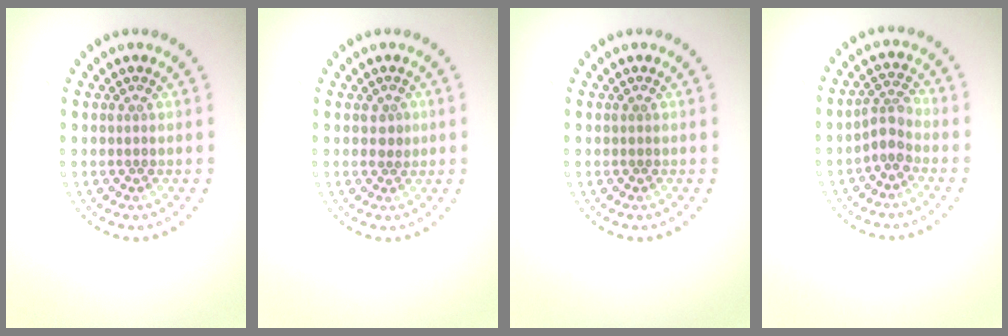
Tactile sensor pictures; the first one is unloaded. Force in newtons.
{"total": 1.2, "press": 1.1, "slide": 0.5}
{"total": 0.0}
{"total": 2.2, "press": 1.7, "slide": 1.4}